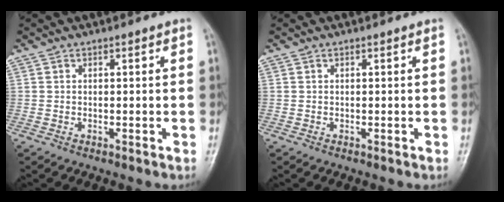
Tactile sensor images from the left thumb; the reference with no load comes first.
{"total": 0.0}